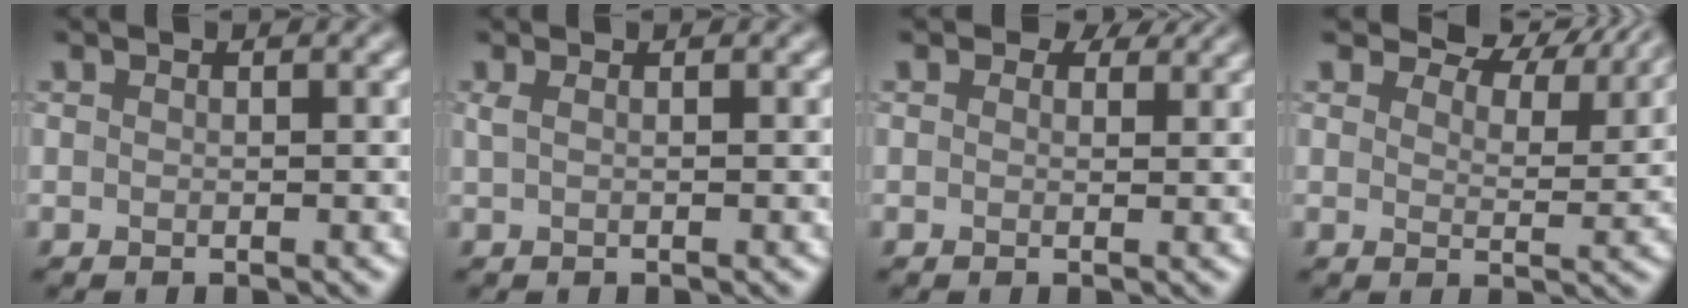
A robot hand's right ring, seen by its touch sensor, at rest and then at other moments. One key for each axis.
{"total": 1.1, "fx": 0.4, "fy": 0.4, "fz": 0.9, "tx": -0.017, "ty": 0.002, "tz": 0.006}
{"total": 2.1, "fx": 1.4, "fy": 1.1, "fz": 1.1, "tx": -0.017, "ty": -0.003, "tz": 0.011}
{"total": 6.0, "fx": 5.0, "fy": 2.1, "fz": 2.4, "tx": -0.041, "ty": 0.002, "tz": 0.064}